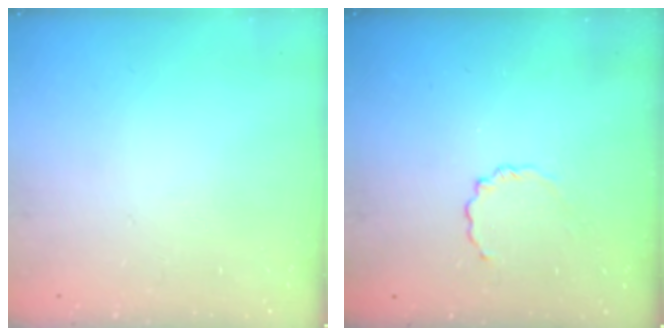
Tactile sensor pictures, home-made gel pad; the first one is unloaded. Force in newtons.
{"total": 3.6, "press": 3.4, "slide": 1.2}